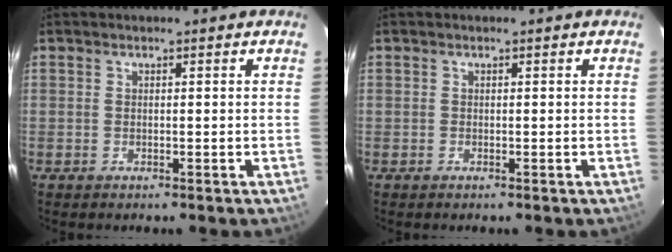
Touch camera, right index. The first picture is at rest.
{"total": 0.0}